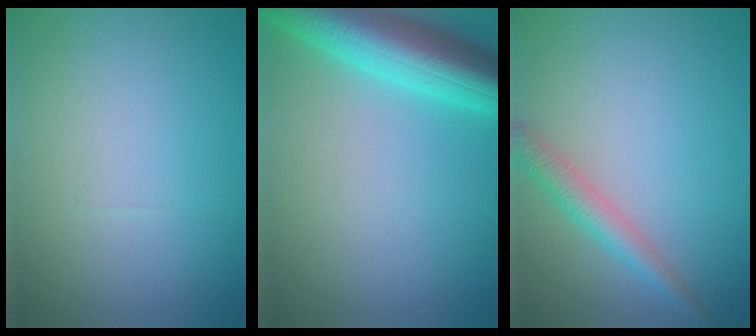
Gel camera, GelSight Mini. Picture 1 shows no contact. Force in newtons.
{"total": 8.1, "press": 8.1, "slide": 0.3}
{"total": 2.5, "press": 2.5, "slide": 0.1}